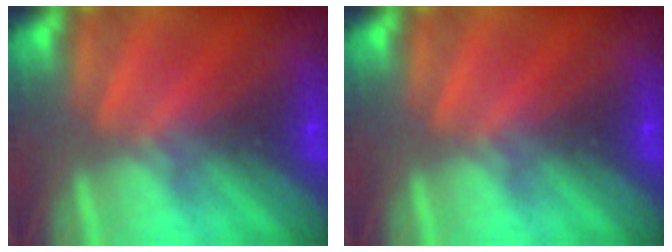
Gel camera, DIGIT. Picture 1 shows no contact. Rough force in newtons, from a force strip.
{"total": 0.0}